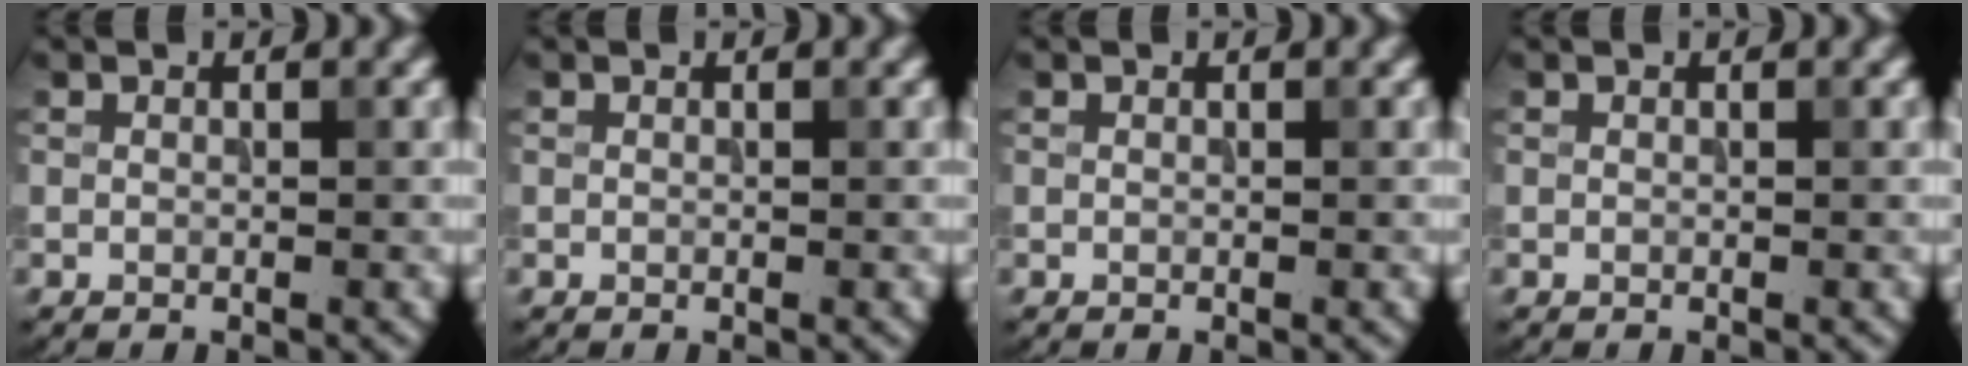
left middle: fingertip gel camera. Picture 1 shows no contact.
{"total": 0.0}
{"total": 0.0}
{"total": 0.0}